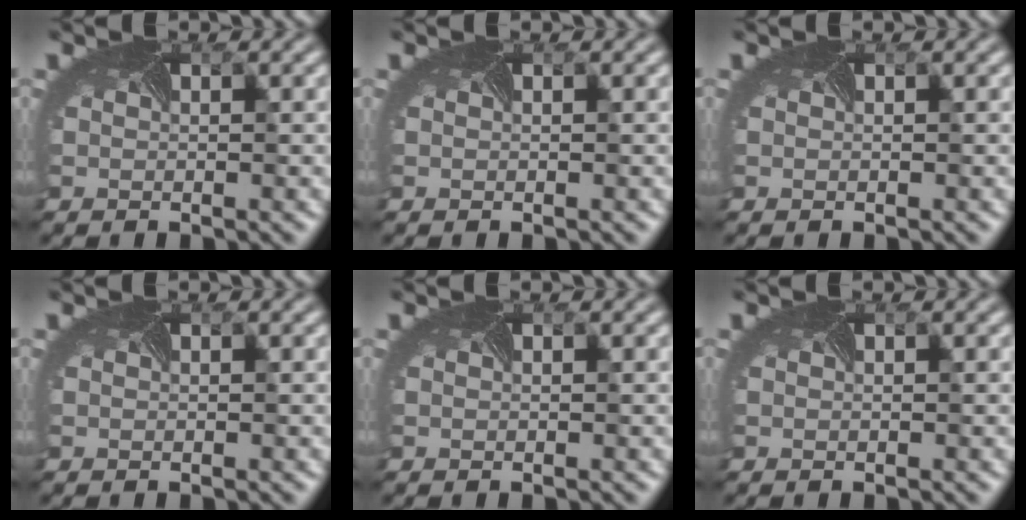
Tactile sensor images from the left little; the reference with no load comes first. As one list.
[{"total": 0.0}, {"total": 0.0}, {"total": 0.0}, {"total": 0.0}, {"total": 0.0}]